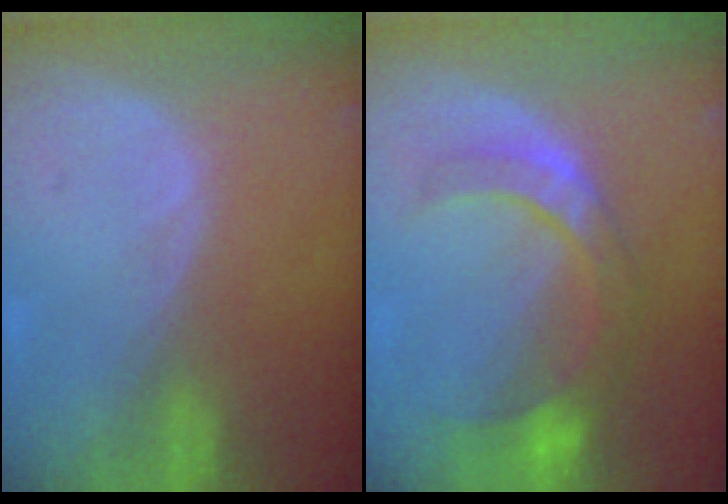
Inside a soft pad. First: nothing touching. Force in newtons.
{"total": 8.2, "press": 7.6, "slide": 3.1}